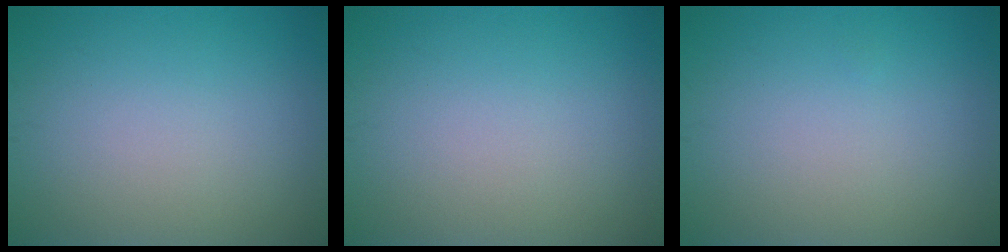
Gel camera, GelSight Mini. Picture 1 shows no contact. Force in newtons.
{"total": 0.0}
{"total": 0.0}